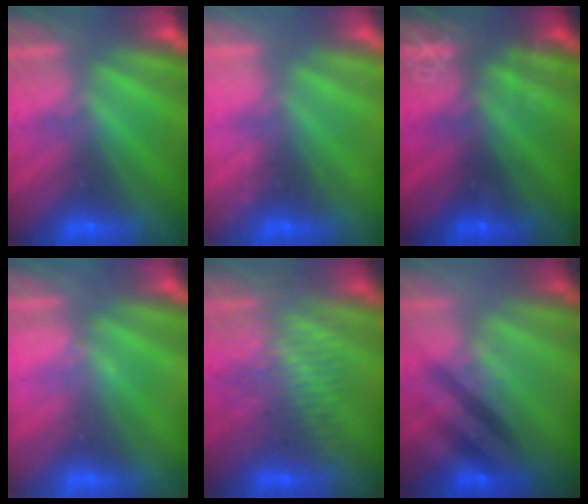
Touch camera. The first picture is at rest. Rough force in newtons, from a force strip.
{"total": 2.2}
{"total": 3.0}
{"total": 2.1}
{"total": 3.5}
{"total": 2.5}